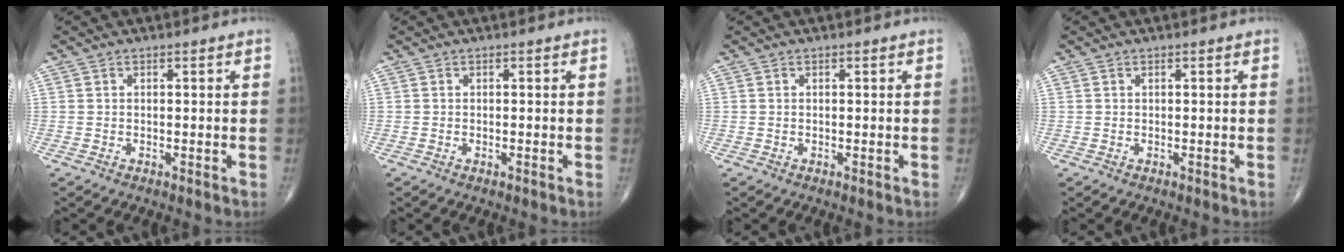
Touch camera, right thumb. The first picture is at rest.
{"total": 0.0}
{"total": 0.0}
{"total": 0.0}